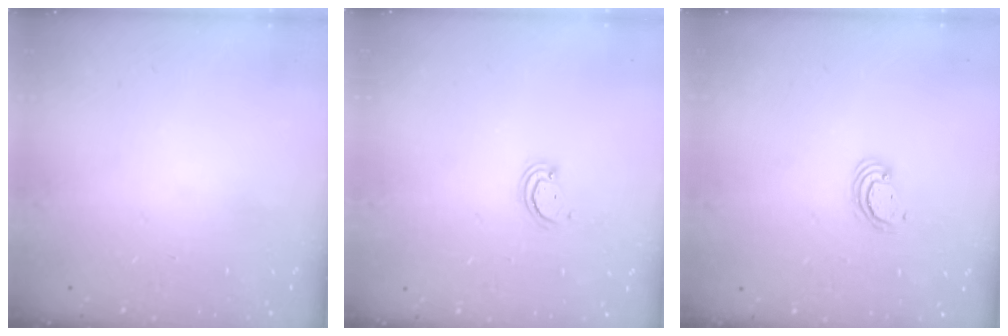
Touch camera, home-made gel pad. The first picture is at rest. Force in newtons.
{"total": 2.5, "press": 2.4, "slide": 0.2}
{"total": 3.5, "press": 3.5, "slide": 0.3}